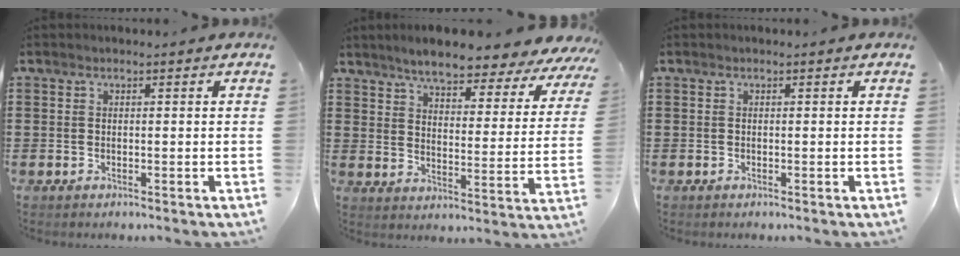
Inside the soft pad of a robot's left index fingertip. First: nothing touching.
{"total": 6.5, "force": [6.0, 0.8, 2.4], "torque": [-0.067, -0.037, 0.101]}
{"total": 0.0}